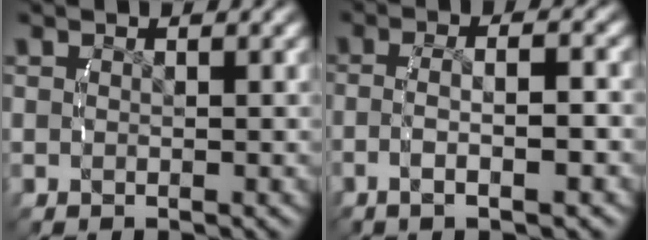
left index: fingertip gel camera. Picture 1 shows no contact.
{"total": 3.9, "force": [-1.2, 0.8, 3.6], "torque": [-0.075, 0.000, -0.019]}